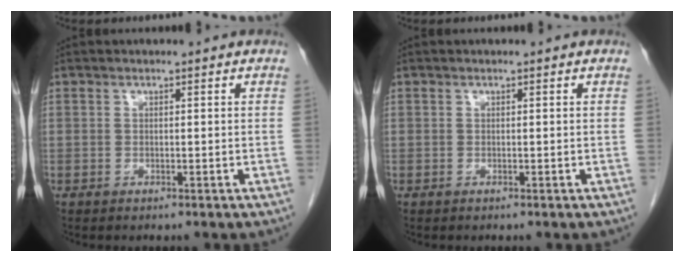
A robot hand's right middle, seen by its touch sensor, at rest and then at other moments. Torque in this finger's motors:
{"motor_torque": [-0.24, 0.25, -0.03, 0.00]}